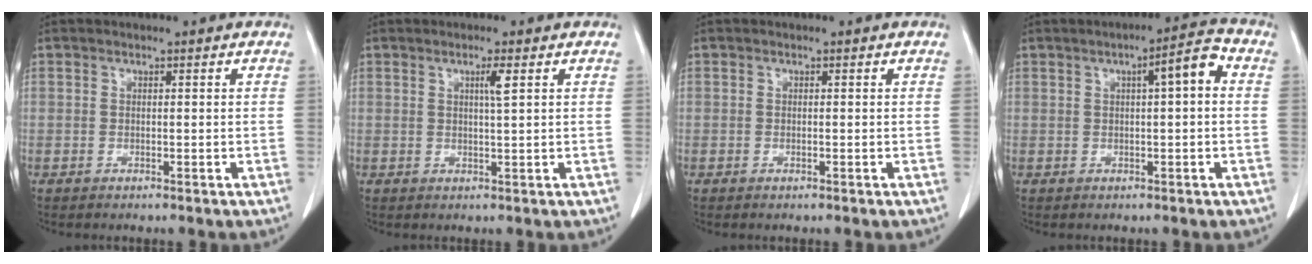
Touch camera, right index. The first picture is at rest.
{"total": 2.1, "force": [0.8, -0.3, 1.9], "torque": [-0.036, -0.003, 0.014]}
{"total": 0.0}
{"total": 5.2, "force": [1.1, 0.7, 5.0], "torque": [-0.074, 0.017, 0.012]}